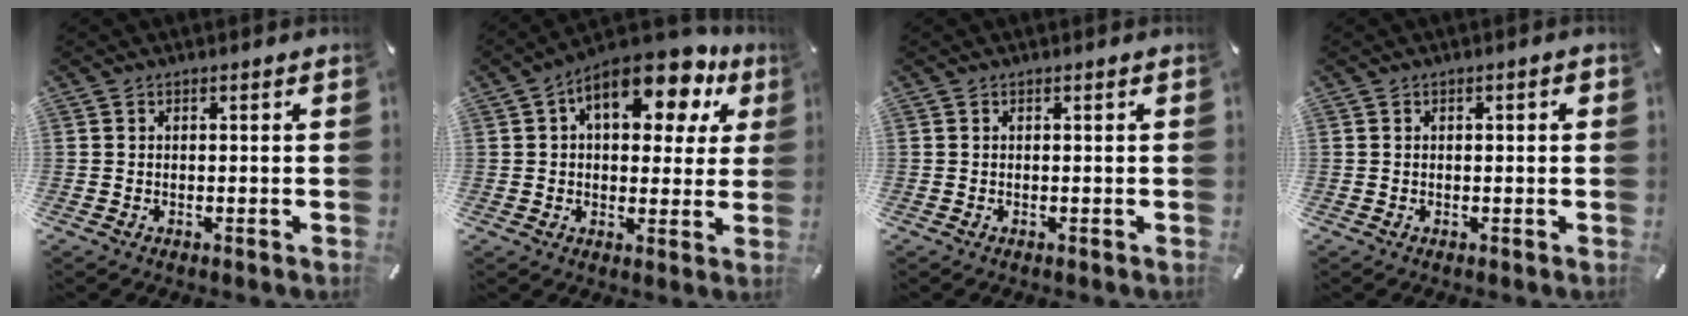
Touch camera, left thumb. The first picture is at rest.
{"total": 15.2, "force": [7.6, 7.5, 10.8], "torque": [-0.154, -0.035, 0.123]}
{"total": 0.0}
{"total": 1.2, "force": [-0.1, 0.5, 1.1], "torque": [-0.019, 0.003, -0.003]}